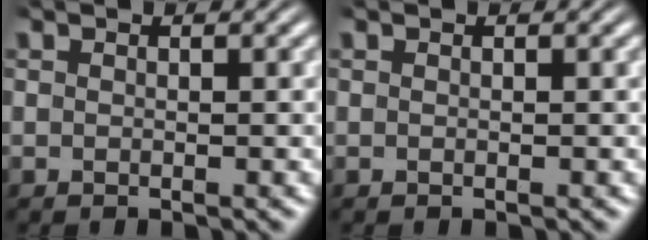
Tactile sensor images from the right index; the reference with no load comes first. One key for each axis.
{"total": 0.0}